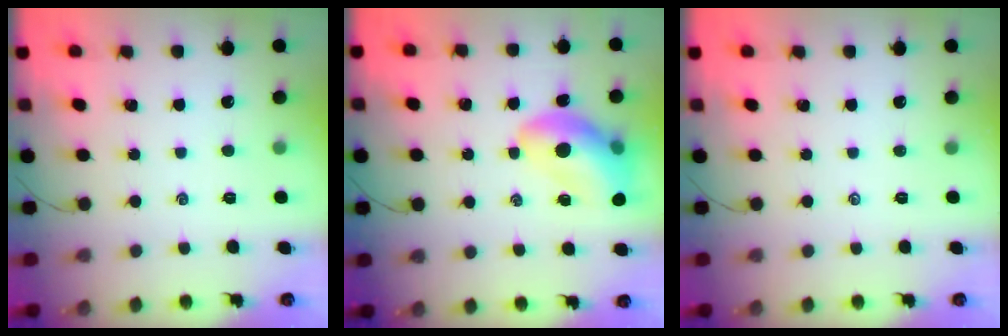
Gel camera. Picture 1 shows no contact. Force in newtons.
{"total": 12.6, "press": 12.1, "slide": 3.4}
{"total": 0.0}